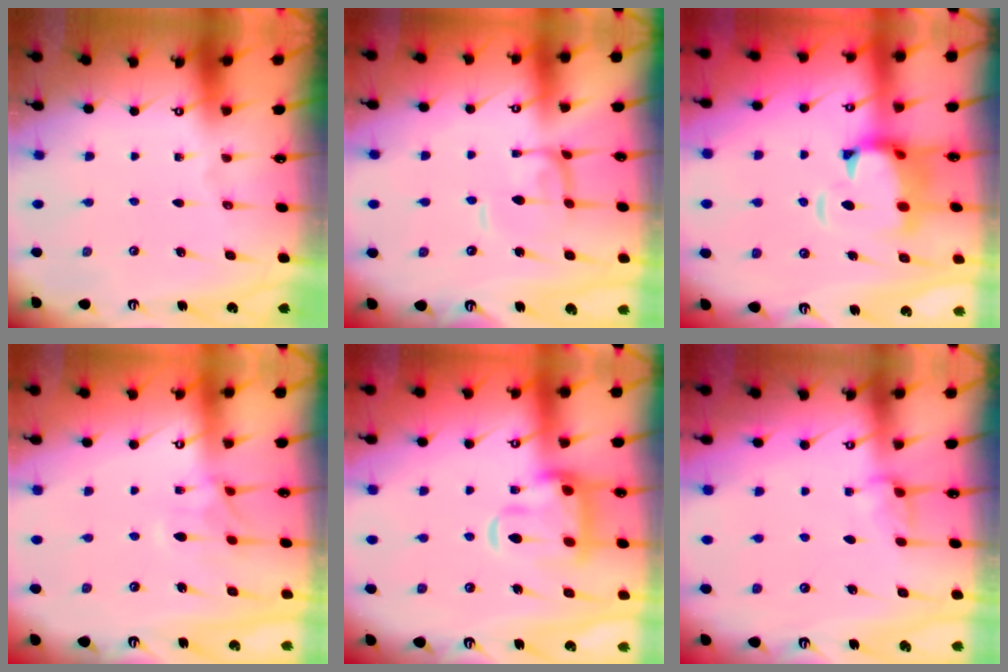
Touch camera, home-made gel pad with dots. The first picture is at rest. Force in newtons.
{"total": 0.0}
{"total": 5.7, "press": 5.4, "slide": 1.9}
{"total": 1.2, "press": 0.7, "slide": 1.0}
{"total": 8.5, "press": 8.3, "slide": 1.7}
{"total": 2.7, "press": 2.6, "slide": 0.6}